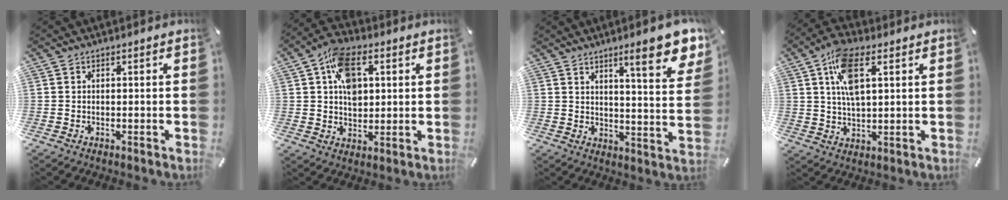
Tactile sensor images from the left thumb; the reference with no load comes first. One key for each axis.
{"total": 10.9, "fx": 2.9, "fy": 7.7, "fz": 7.1, "tx": -0.120, "ty": 0.008, "tz": 0.054}
{"total": 13.1, "fx": 8.4, "fy": 2.9, "fz": 9.7, "tx": -0.139, "ty": -0.048, "tz": 0.133}
{"total": 10.2, "fx": 4.0, "fy": 4.6, "fz": 8.3, "tx": -0.159, "ty": 0.000, "tz": 0.069}